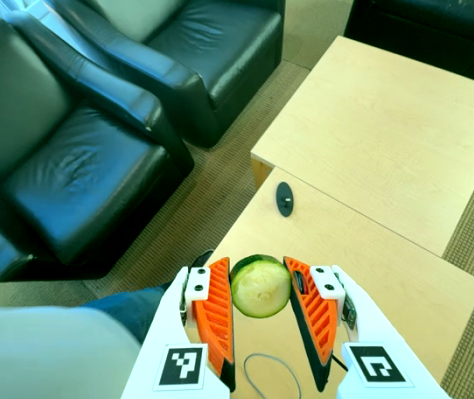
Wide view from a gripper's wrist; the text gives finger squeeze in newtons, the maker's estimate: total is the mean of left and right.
{"total": 10.3, "left": 10.0, "right": 10.6}